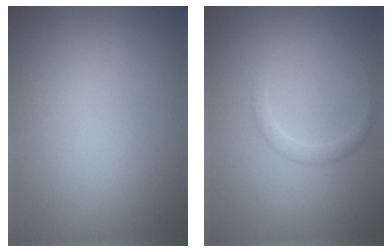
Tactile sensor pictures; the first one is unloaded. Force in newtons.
{"total": 1.2, "press": 1.2, "slide": 0.1}